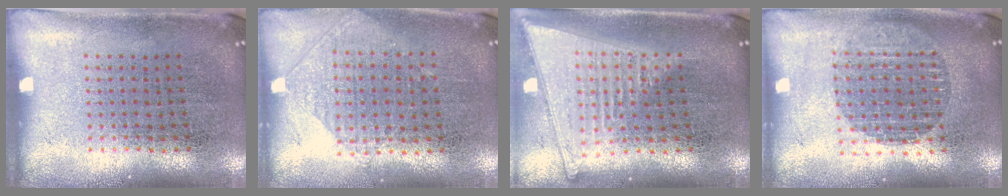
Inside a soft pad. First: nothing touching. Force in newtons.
{"total": 0.9, "press": 0.9, "slide": 0.3}
{"total": 2.0, "press": 1.7, "slide": 1.0}
{"total": 1.7, "press": 1.5, "slide": 0.8}